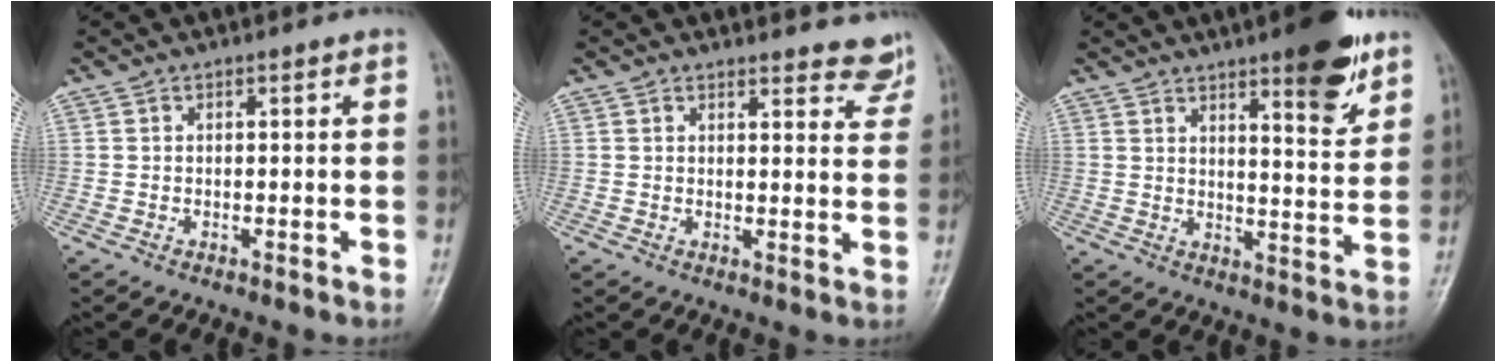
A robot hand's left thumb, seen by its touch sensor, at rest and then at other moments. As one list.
[{"total": 6.6, "force": [6.3, 1.7, 0.9], "torque": [0.022, -0.042, 0.054]}, {"total": 11.3, "force": [7.2, 2.7, 8.4], "torque": [-0.095, -0.043, 0.098]}]